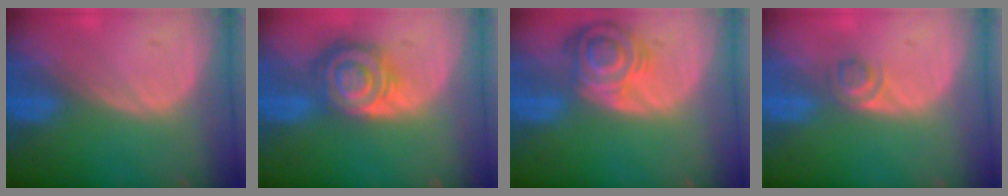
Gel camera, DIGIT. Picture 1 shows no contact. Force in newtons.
{"total": 8.5, "press": 7.3, "slide": 4.4}
{"total": 8.2, "press": 7.3, "slide": 3.8}
{"total": 2.3, "press": 2.1, "slide": 1.0}